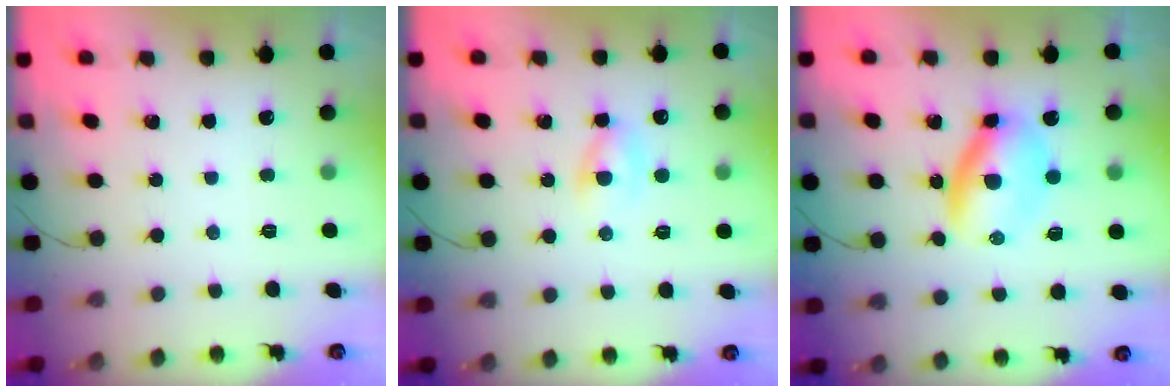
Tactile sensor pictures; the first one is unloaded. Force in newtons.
{"total": 2.2, "press": 2.0, "slide": 0.9}
{"total": 6.9, "press": 6.7, "slide": 1.7}